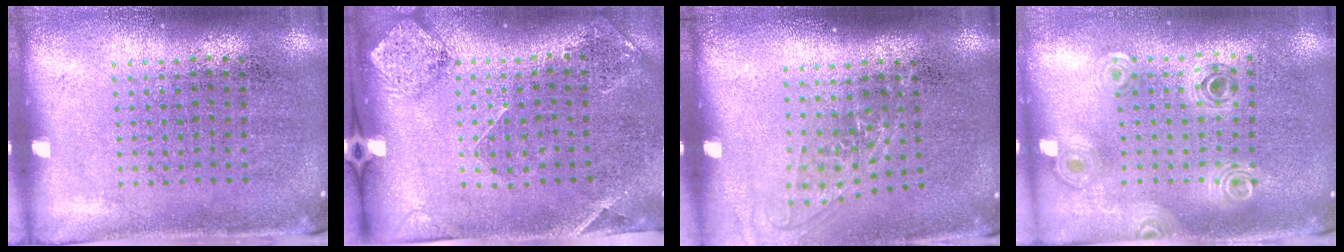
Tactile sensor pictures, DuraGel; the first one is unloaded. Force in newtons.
{"total": 1.5, "press": 1.3, "slide": 0.7}
{"total": 1.2, "press": 1.0, "slide": 0.7}
{"total": 0.8, "press": 0.8, "slide": 0.2}